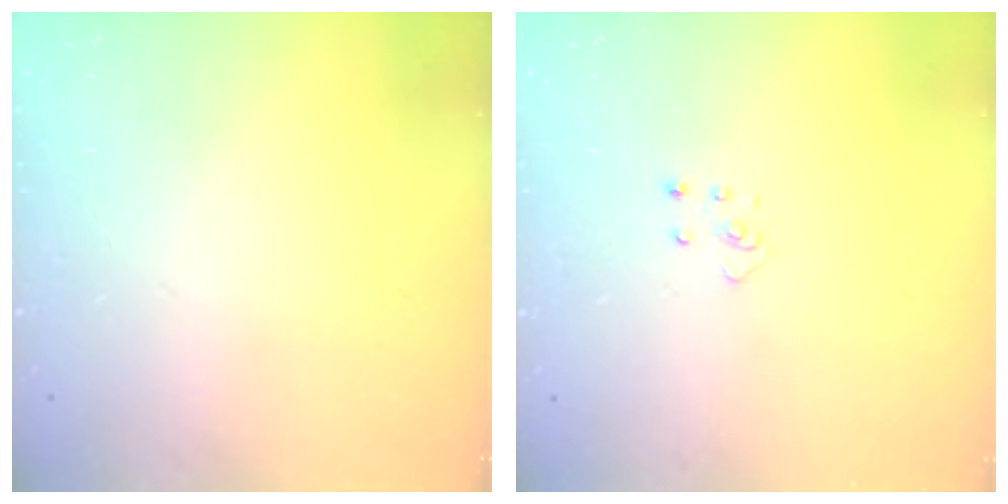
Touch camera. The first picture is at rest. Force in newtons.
{"total": 3.1, "press": 3.1, "slide": 0.2}